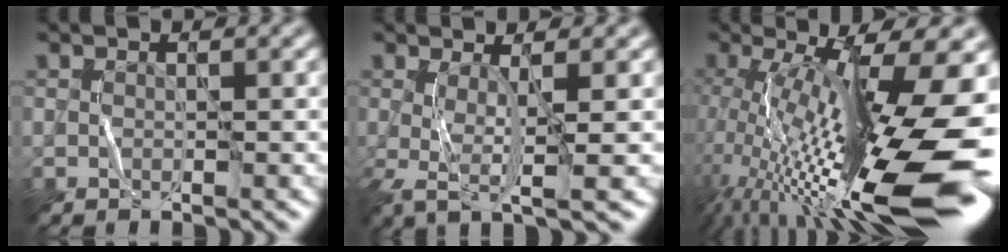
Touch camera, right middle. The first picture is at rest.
{"total": 3.9, "force": [-0.6, 0.7, 3.7], "torque": [-0.075, 0.002, -0.008]}
{"total": 16.4, "force": [-2.1, 4.4, 15.7], "torque": [-0.271, 0.017, -0.030]}